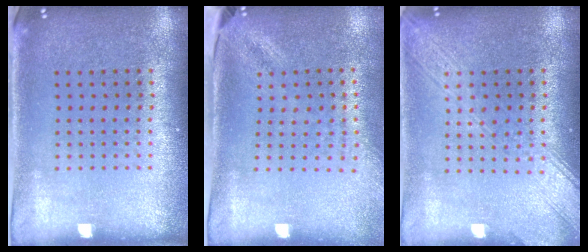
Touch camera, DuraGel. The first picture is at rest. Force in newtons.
{"total": 1.8, "press": 1.4, "slide": 1.2}
{"total": 3.4, "press": 3.3, "slide": 0.4}